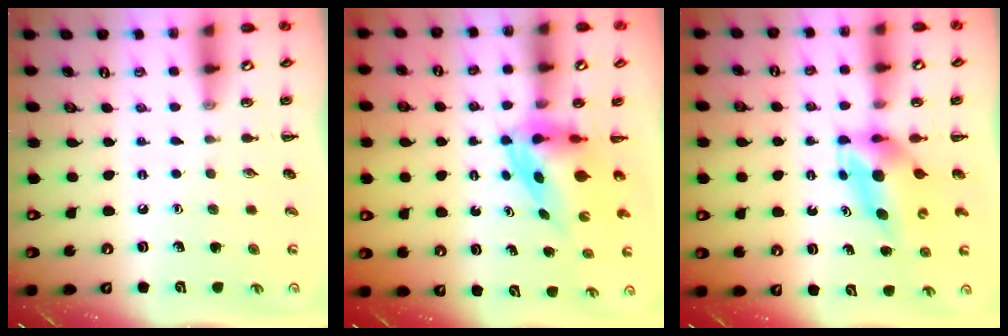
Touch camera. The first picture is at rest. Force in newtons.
{"total": 3.8, "press": 3.7, "slide": 0.9}
{"total": 5.4, "press": 5.3, "slide": 1.0}